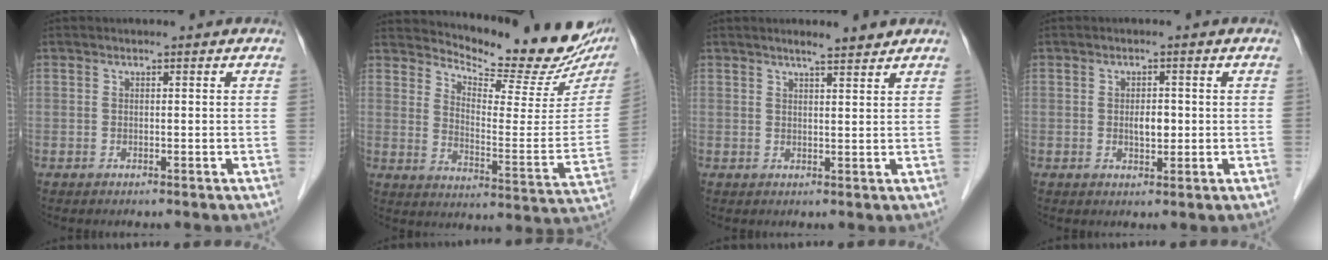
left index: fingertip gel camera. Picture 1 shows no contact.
{"total": 18.8, "force": [17.1, 3.6, 6.7], "torque": [-0.098, -0.071, 0.216]}
{"total": 3.7, "force": [3.1, 0.1, 1.9], "torque": [-0.034, 0.008, 0.050]}
{"total": 2.4, "force": [0.0, 1.2, 2.1], "torque": [-0.037, 0.001, 0.000]}